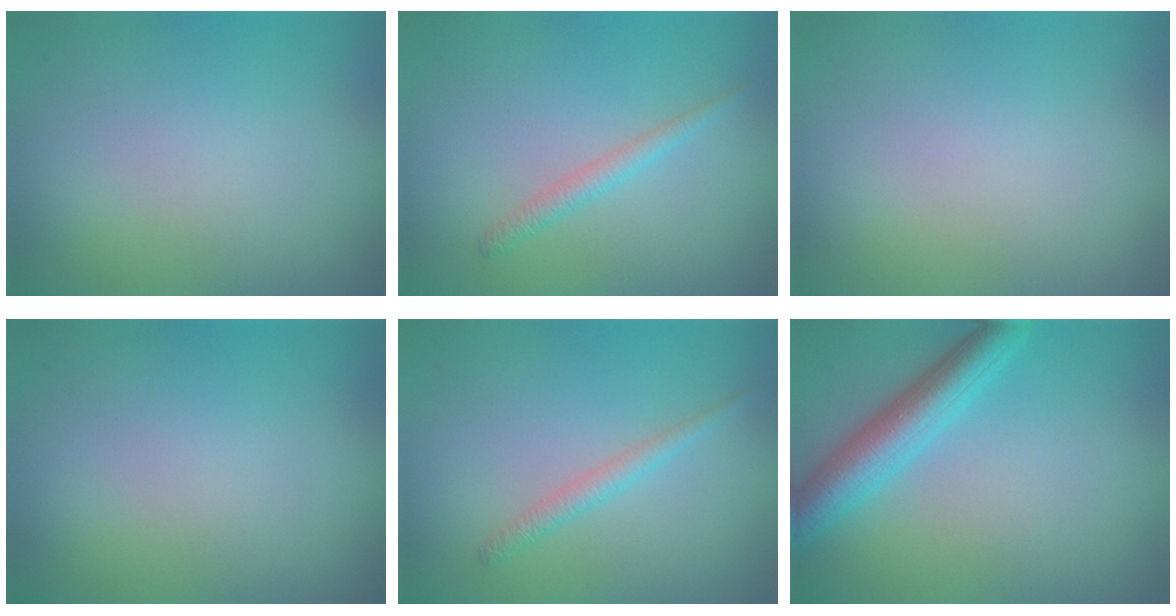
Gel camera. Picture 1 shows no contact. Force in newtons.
{"total": 1.4, "press": 1.4, "slide": 0.1}
{"total": 0.0}
{"total": 0.0}
{"total": 1.4, "press": 1.4, "slide": 0.1}
{"total": 4.8, "press": 4.8, "slide": 0.2}